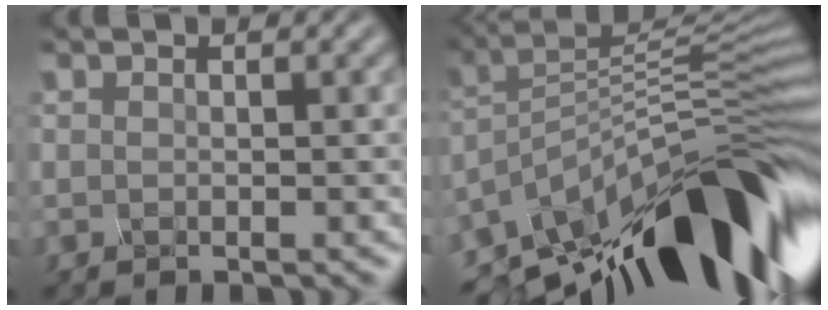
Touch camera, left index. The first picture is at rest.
{"total": 10.9, "force": [-6.2, 2.9, 8.4], "torque": [-0.152, 0.032, -0.101]}